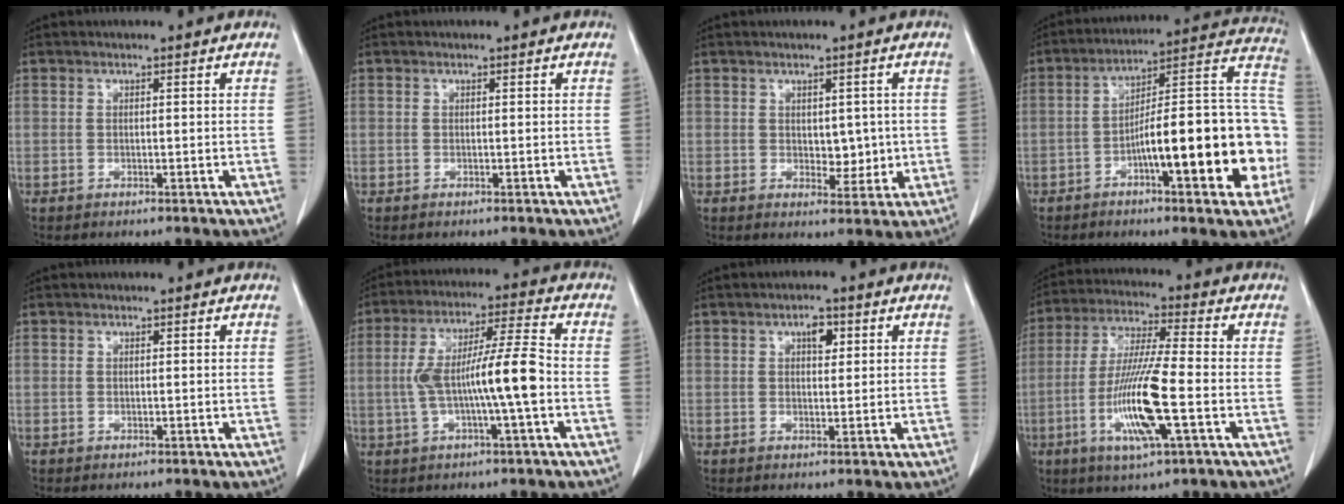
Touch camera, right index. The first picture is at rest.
{"total": 0.0}
{"total": 3.8, "force": [0.2, 2.4, 3.0], "torque": [-0.029, -0.002, 0.010]}
{"total": 20.4, "force": [-5.8, 3.6, 19.3], "torque": [-0.213, 0.039, -0.077]}
{"total": 0.0}
{"total": 11.4, "force": [-1.6, 0.5, 11.3], "torque": [-0.213, 0.020, -0.031]}
{"total": 2.7, "force": [1.1, 1.3, 2.1], "torque": [-0.031, 0.003, 0.017]}
{"total": 13.4, "force": [-3.8, 0.6, 12.8], "torque": [-0.258, -0.016, -0.074]}